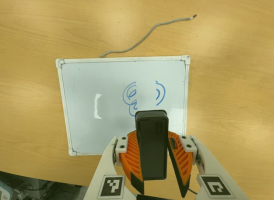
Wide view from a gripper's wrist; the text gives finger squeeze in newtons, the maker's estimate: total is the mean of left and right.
{"total": 9.2, "left": 9.7, "right": 8.6}